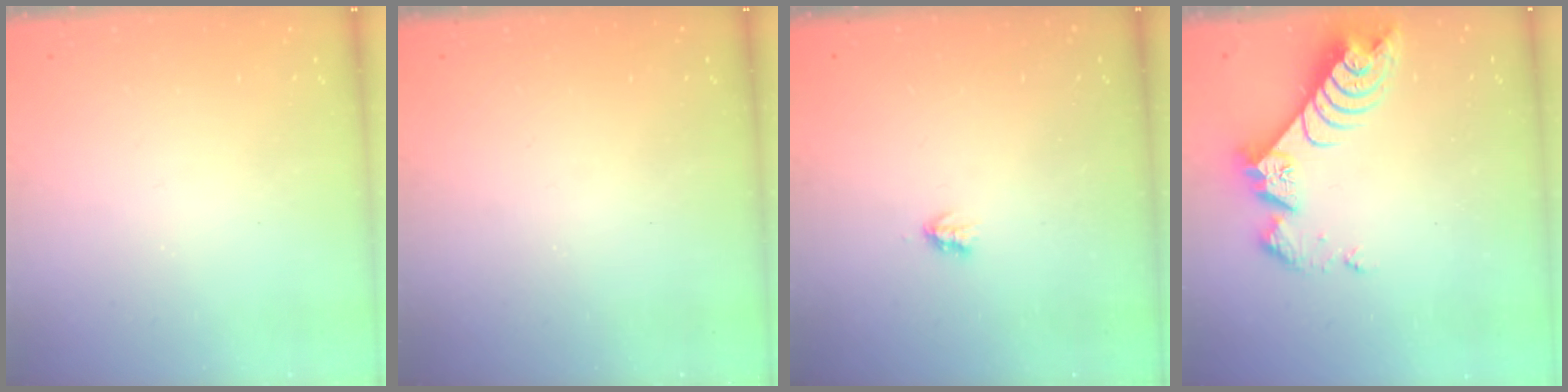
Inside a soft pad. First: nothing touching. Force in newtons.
{"total": 0.0}
{"total": 1.7, "press": 1.7, "slide": 0.3}
{"total": 8.8, "press": 8.8, "slide": 0.8}